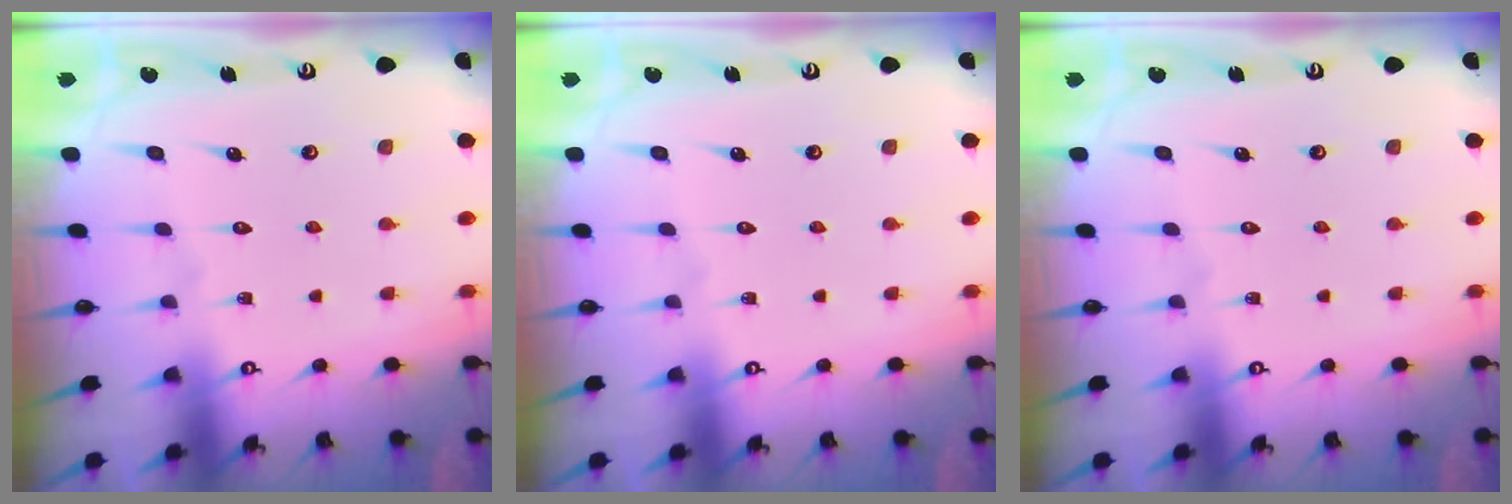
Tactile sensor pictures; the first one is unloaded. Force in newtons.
{"total": 0.0}
{"total": 0.0}